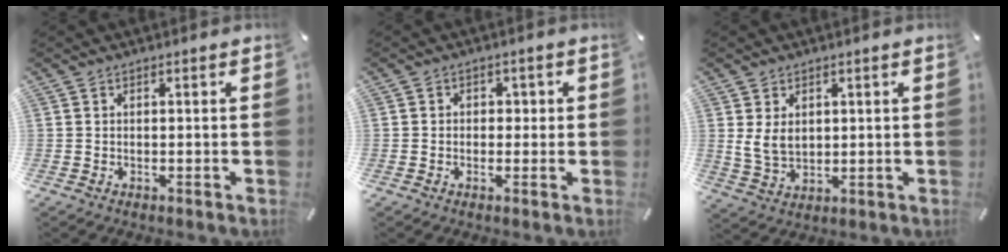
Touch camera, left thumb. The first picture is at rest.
{"total": 2.1, "force": [-0.7, 1.8, 0.7], "torque": [-0.007, 0.006, -0.019]}
{"total": 5.8, "force": [1.6, 4.5, 3.3], "torque": [-0.076, -0.001, 0.028]}